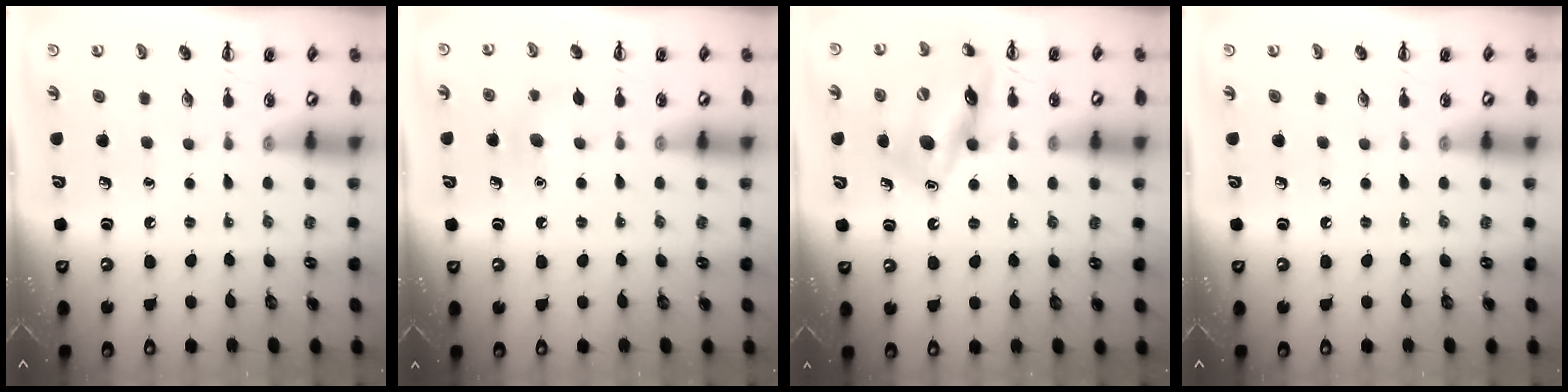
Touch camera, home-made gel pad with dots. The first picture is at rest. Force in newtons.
{"total": 5.6, "press": 5.4, "slide": 1.4}
{"total": 15.5, "press": 15.3, "slide": 2.9}
{"total": 0.0}